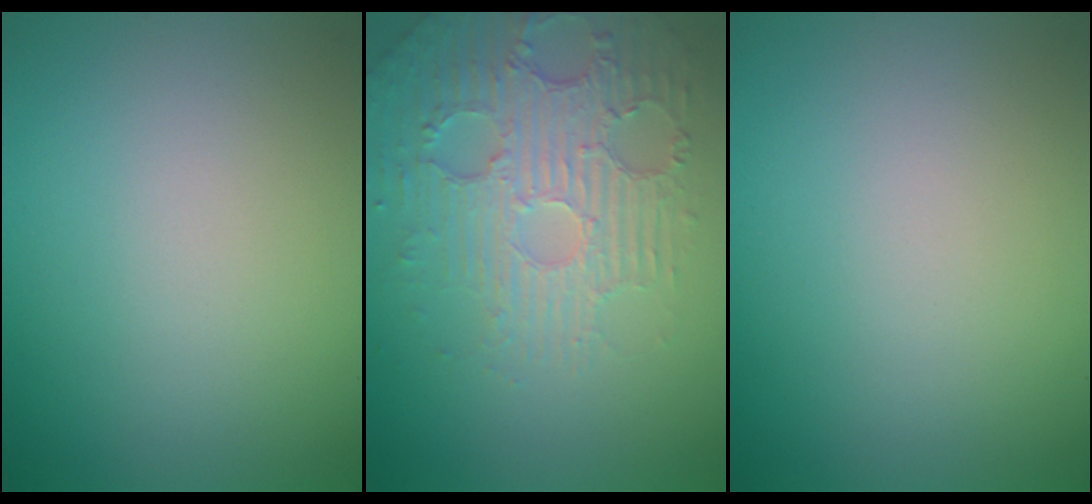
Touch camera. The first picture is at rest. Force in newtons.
{"total": 6.1, "press": 3.9, "slide": 4.6}
{"total": 0.0}